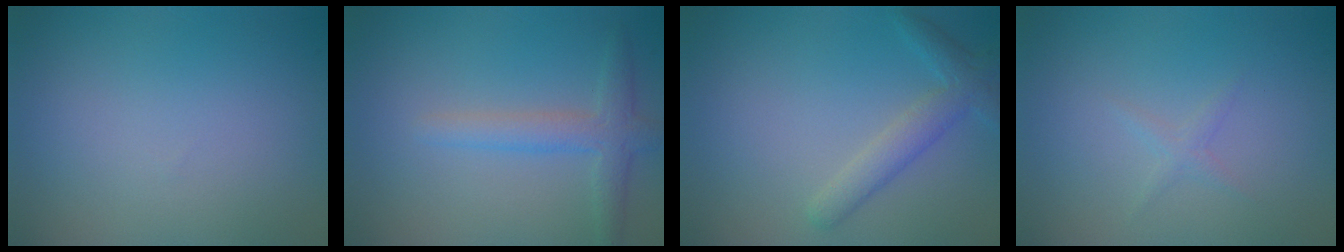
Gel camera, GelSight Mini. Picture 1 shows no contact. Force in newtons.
{"total": 2.8, "press": 2.8, "slide": 0.1}
{"total": 2.9, "press": 2.9, "slide": 0.1}
{"total": 0.9, "press": 0.8, "slide": 0.1}